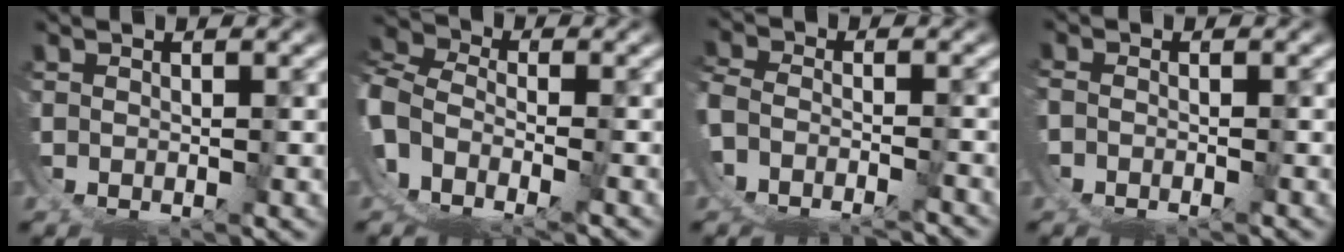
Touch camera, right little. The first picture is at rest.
{"total": 9.5, "force": [-2.2, 7.8, 5.0], "torque": [-0.123, -0.022, -0.046]}
{"total": 7.8, "force": [-5.8, 4.5, 2.8], "torque": [-0.063, -0.021, -0.090]}
{"total": 2.1, "force": [-1.8, 0.9, 0.5], "torque": [-0.008, -0.005, -0.033]}